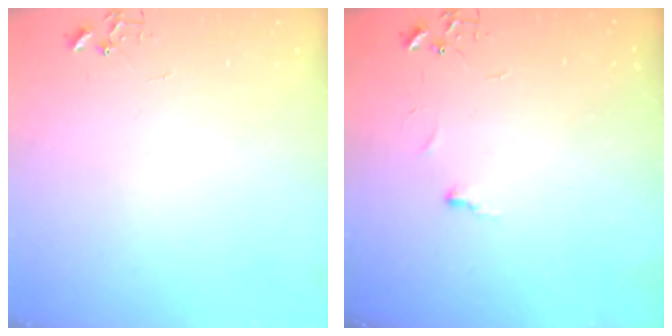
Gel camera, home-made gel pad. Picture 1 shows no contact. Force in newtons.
{"total": 3.8, "press": 3.8, "slide": 0.5}